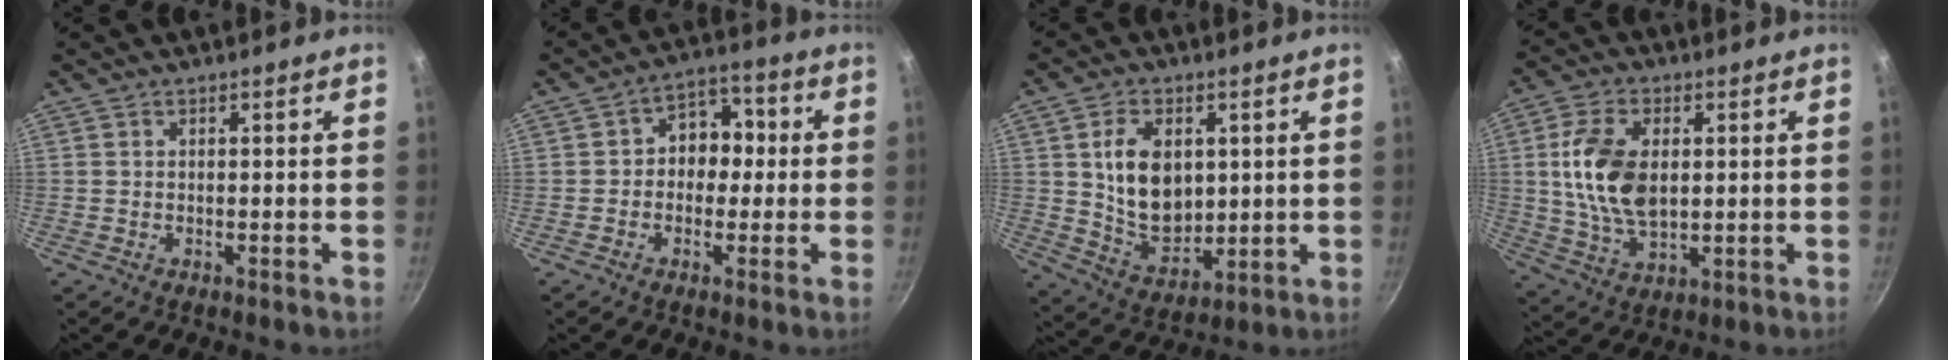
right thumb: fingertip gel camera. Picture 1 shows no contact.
{"total": 8.0, "force": [0.0, 6.4, 4.8], "torque": [-0.011, 0.022, -0.015]}
{"total": 12.9, "force": [2.7, 8.8, 9.0], "torque": [-0.129, -0.024, 0.063]}
{"total": 13.6, "force": [1.7, 8.1, 10.8], "torque": [-0.193, -0.006, 0.034]}